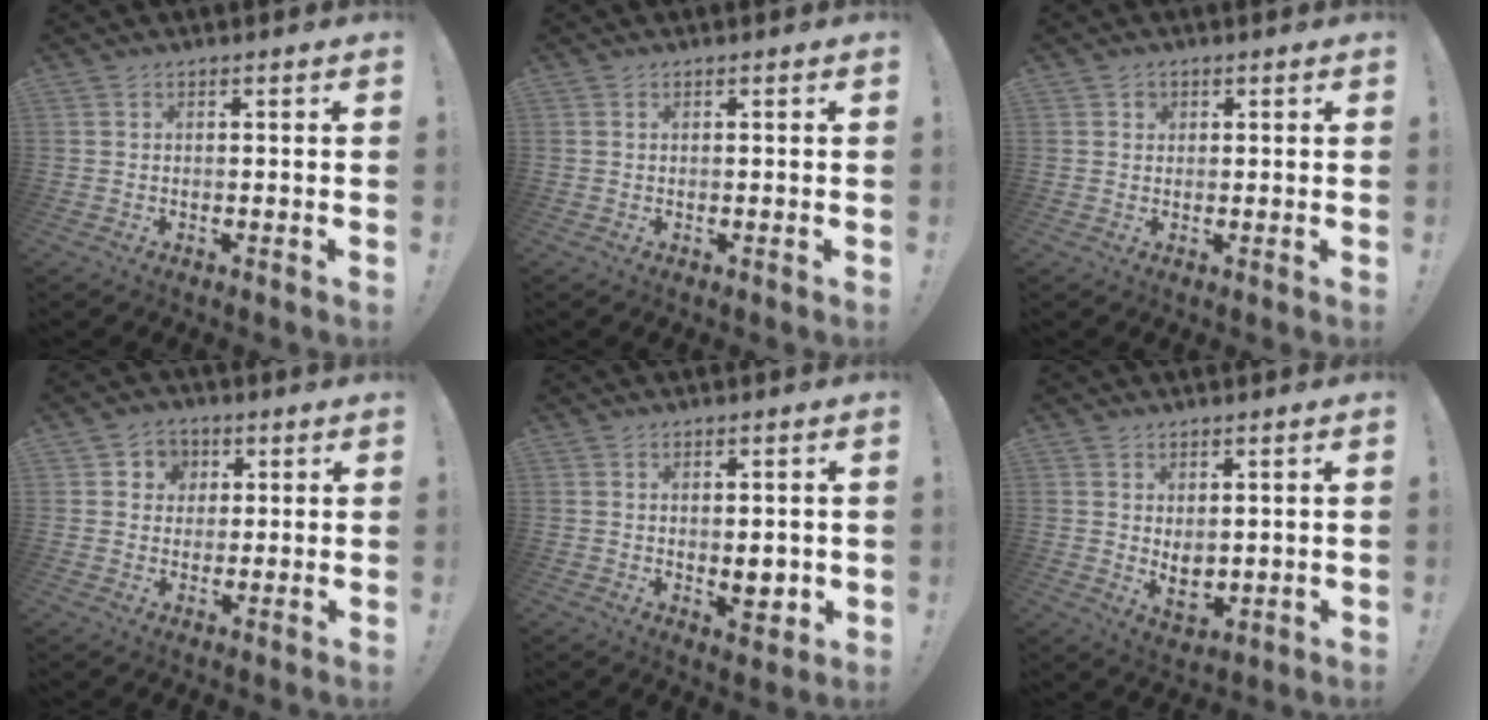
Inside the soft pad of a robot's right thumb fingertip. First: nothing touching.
{"total": 0.0}
{"total": 1.5, "force": [0.6, 1.4, 0.2], "torque": [-0.001, -0.001, 0.010]}
{"total": 5.5, "force": [1.1, 5.3, 1.1], "torque": [-0.018, -0.003, 0.023]}
{"total": 4.9, "force": [0.1, 2.9, 4.0], "torque": [-0.044, -0.002, 0.002]}
{"total": 4.8, "force": [2.0, 2.9, 3.2], "torque": [-0.031, -0.019, 0.038]}